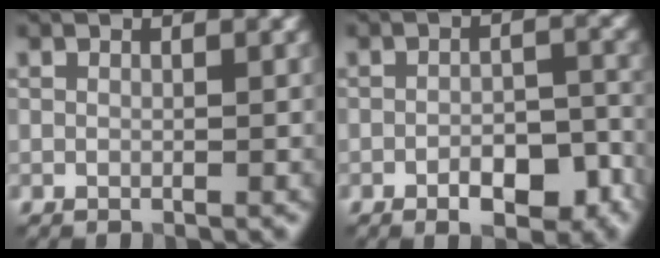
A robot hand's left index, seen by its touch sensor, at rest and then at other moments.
{"total": 5.0, "force": [-2.5, 2.2, 3.8], "torque": [-0.050, 0.003, -0.033]}